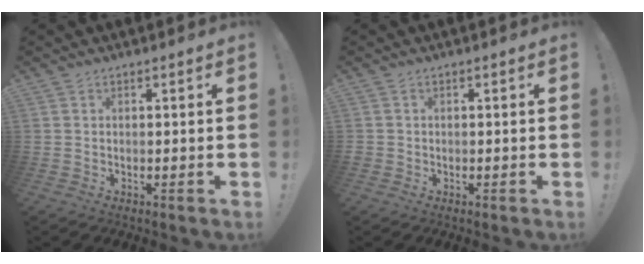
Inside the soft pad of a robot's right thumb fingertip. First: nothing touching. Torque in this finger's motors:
{"motor_torque": [0.05, 0.01, 0.00, 0.20, -0.01]}